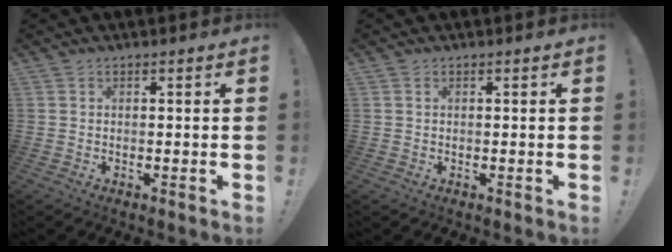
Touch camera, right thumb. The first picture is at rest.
{"total": 0.0}